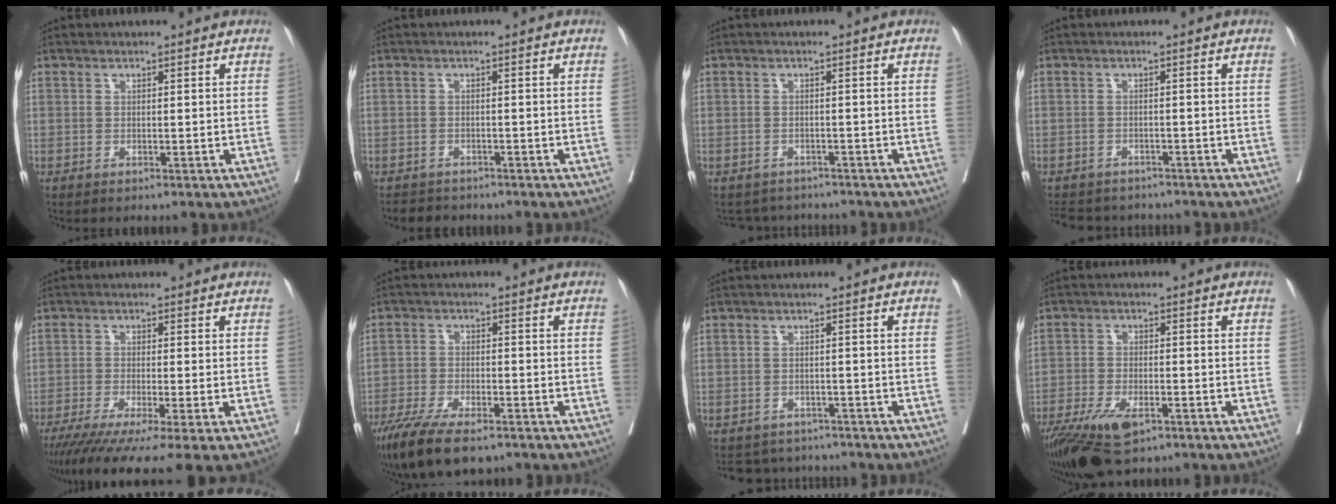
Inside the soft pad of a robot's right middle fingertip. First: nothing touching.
{"total": 3.5, "force": [-3.3, 1.3, 0.2], "torque": [-0.012, -0.007, -0.050]}
{"total": 4.9, "force": [-4.6, 1.5, -0.1], "torque": [0.000, 0.004, -0.059]}
{"total": 8.8, "force": [-8.0, 3.2, 1.9], "torque": [-0.044, 0.002, -0.104]}
{"total": 12.0, "force": [-8.6, 0.2, 8.4], "torque": [-0.123, -0.033, -0.137]}
{"total": 12.3, "force": [-9.0, 3.6, 7.7], "torque": [-0.134, -0.024, -0.147]}
{"total": 5.8, "force": [-5.5, 1.9, -0.1], "torque": [-0.002, 0.009, -0.071]}
{"total": 10.1, "force": [-6.6, 3.7, 6.8], "torque": [-0.126, -0.016, -0.114]}